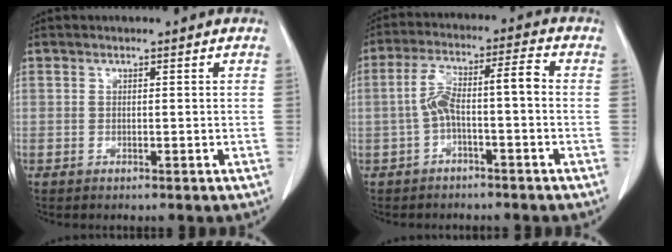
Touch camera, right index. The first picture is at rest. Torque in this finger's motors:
{"motor_torque": [0.26, 0.08, 0.22, 0.06]}